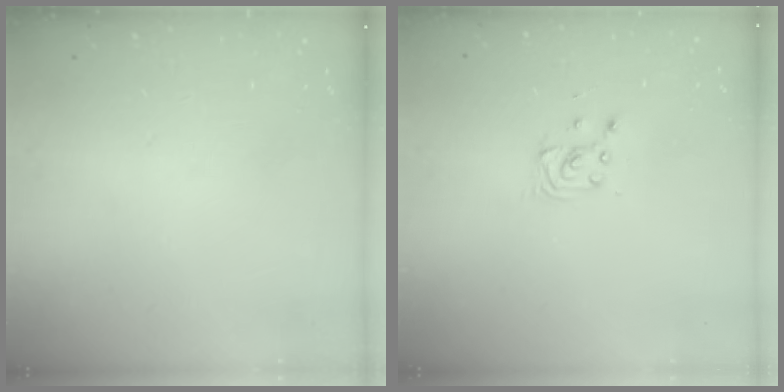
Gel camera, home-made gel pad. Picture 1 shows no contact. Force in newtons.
{"total": 3.2, "press": 3.2, "slide": 0.4}